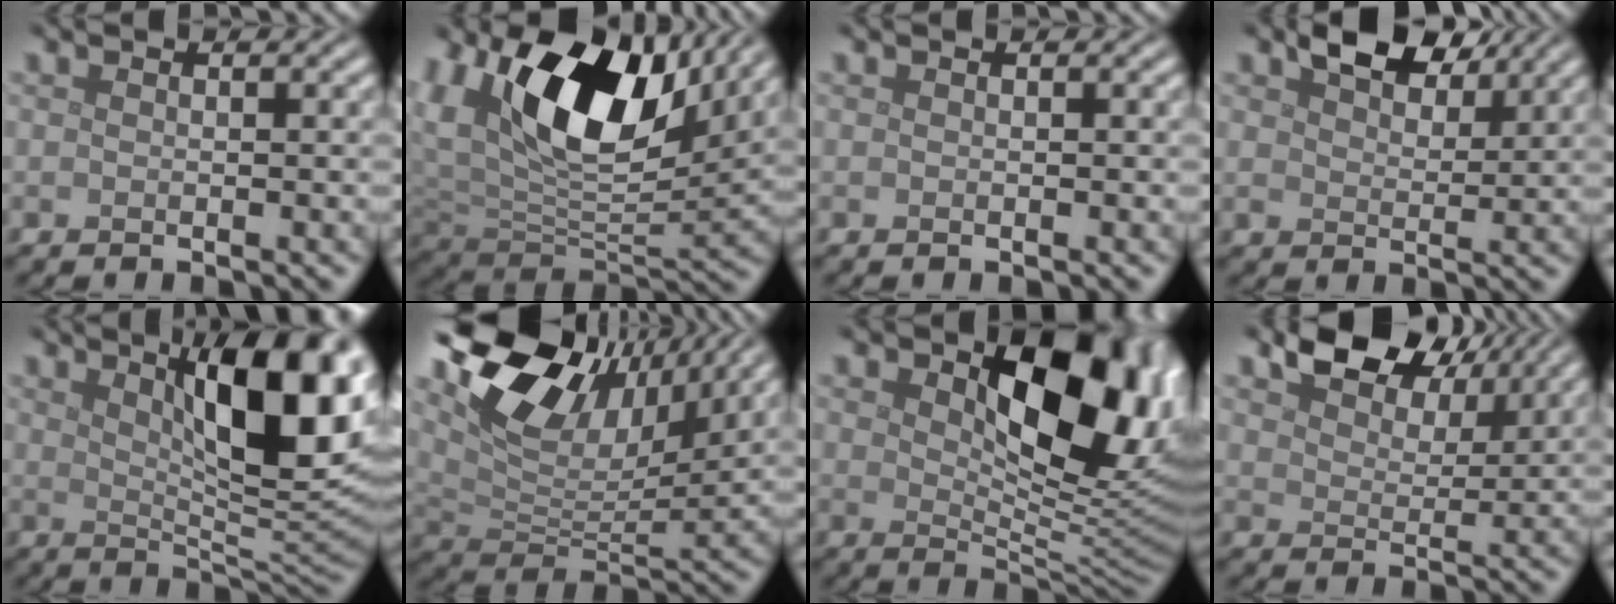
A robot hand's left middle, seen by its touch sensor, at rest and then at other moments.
{"total": 15.4, "force": [6.1, 8.7, 11.2], "torque": [-0.215, 0.007, 0.109]}
{"total": 0.0}
{"total": 5.3, "force": [3.8, 2.6, 2.7], "torque": [-0.049, 0.006, 0.057]}
{"total": 11.6, "force": [4.2, 3.6, 10.2], "torque": [-0.135, 0.003, 0.068]}
{"total": 12.8, "force": [8.7, 6.1, 7.2], "torque": [-0.157, 0.024, 0.161]}
{"total": 10.7, "force": [3.4, 5.4, 8.6], "torque": [-0.123, -0.007, 0.056]}
{"total": 6.4, "force": [4.6, 3.1, 3.1], "torque": [-0.059, 0.006, 0.072]}